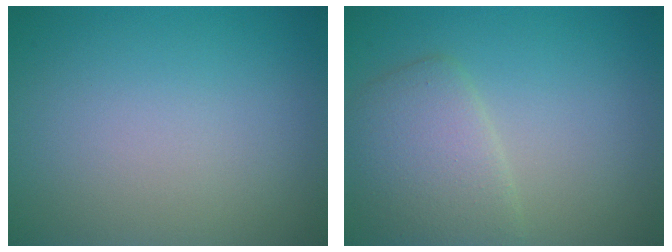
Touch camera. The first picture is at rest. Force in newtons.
{"total": 4.0, "press": 3.9, "slide": 0.3}